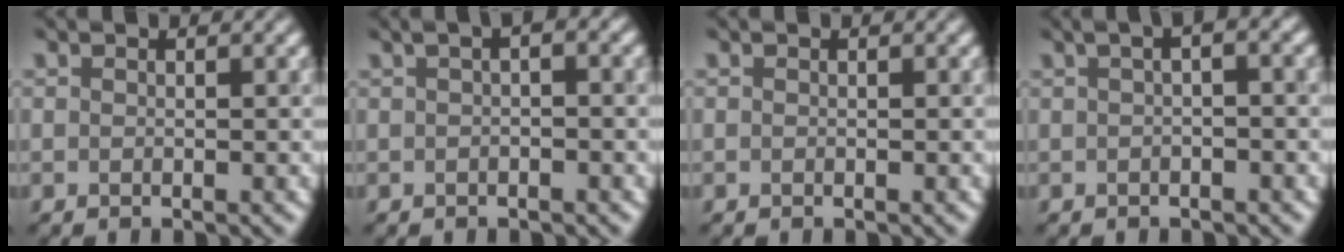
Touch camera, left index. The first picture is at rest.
{"total": 2.2, "force": [0.6, 0.7, 2.0], "torque": [-0.031, 0.012, 0.005]}
{"total": 0.0}
{"total": 2.8, "force": [0.7, 0.9, 2.5], "torque": [-0.035, 0.015, 0.003]}